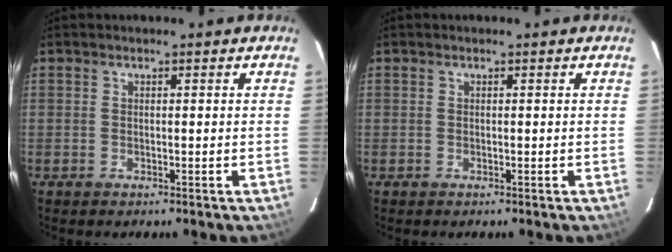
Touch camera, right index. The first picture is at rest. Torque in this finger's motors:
{"motor_torque": [0.00, 0.00, 0.01, 0.01]}